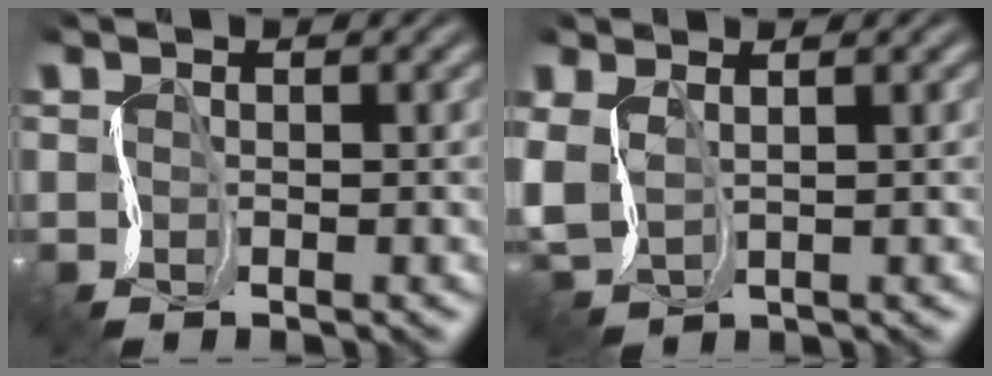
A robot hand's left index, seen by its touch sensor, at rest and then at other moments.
{"total": 2.6, "force": [1.0, 1.8, 1.5], "torque": [-0.045, 0.005, 0.028]}